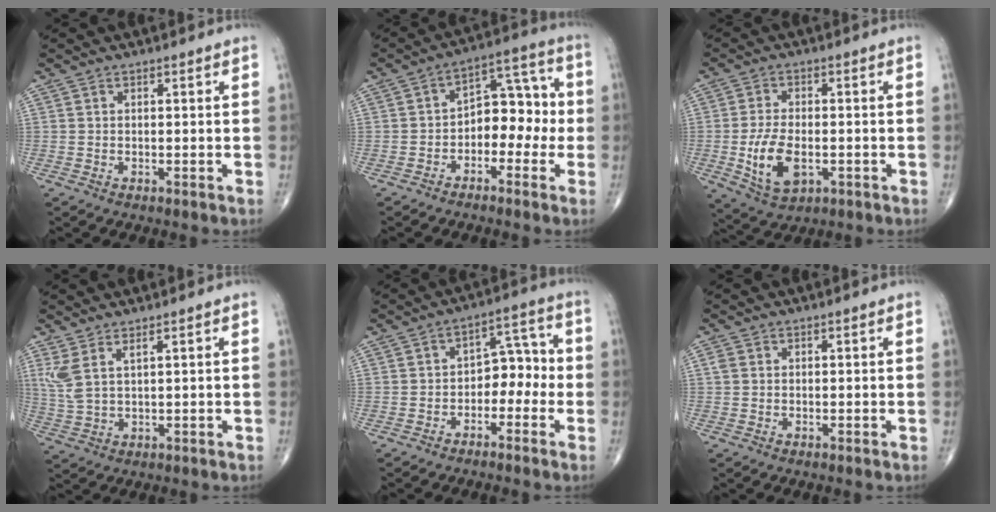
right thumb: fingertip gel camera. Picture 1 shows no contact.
{"total": 10.1, "force": [-2.0, 6.6, 7.3], "torque": [-0.063, 0.048, -0.044]}
{"total": 9.3, "force": [-2.2, 5.1, 7.5], "torque": [-0.141, -0.001, -0.031]}
{"total": 5.3, "force": [2.7, 1.6, 4.2], "torque": [-0.109, -0.013, 0.066]}
{"total": 7.1, "force": [-2.1, 4.8, 4.8], "torque": [-0.035, 0.041, -0.042]}
{"total": 1.2, "force": [0.3, 0.9, 0.7], "torque": [-0.021, 0.005, 0.008]}